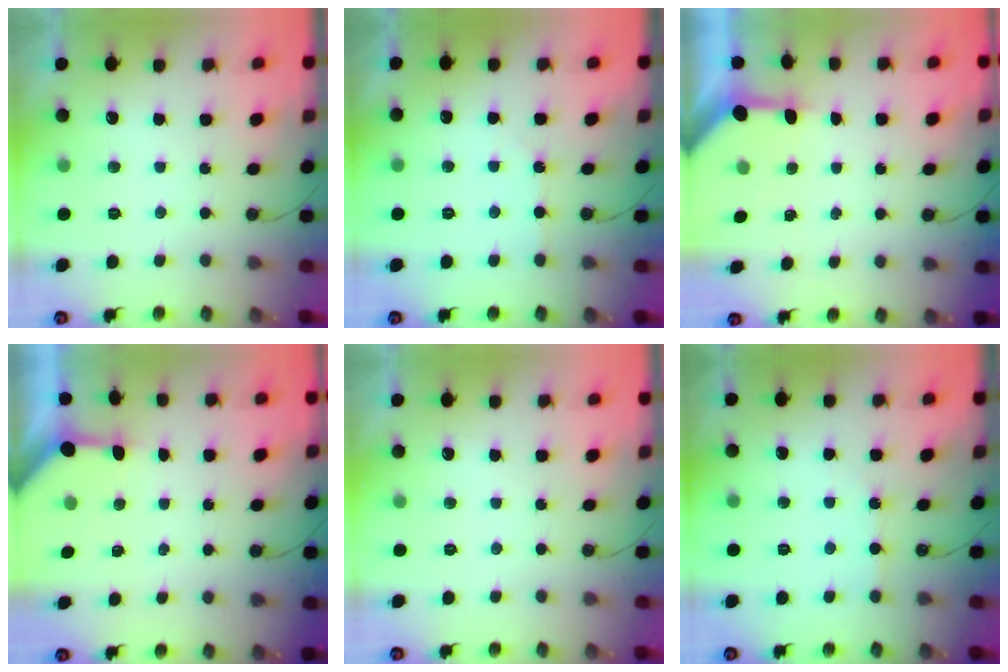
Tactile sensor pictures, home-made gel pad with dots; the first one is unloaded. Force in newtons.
{"total": 2.2, "press": 2.2, "slide": 0.4}
{"total": 3.3, "press": 3.3, "slide": 0.4}
{"total": 3.2, "press": 3.1, "slide": 0.3}
{"total": 0.0}
{"total": 2.9, "press": 2.9, "slide": 0.5}